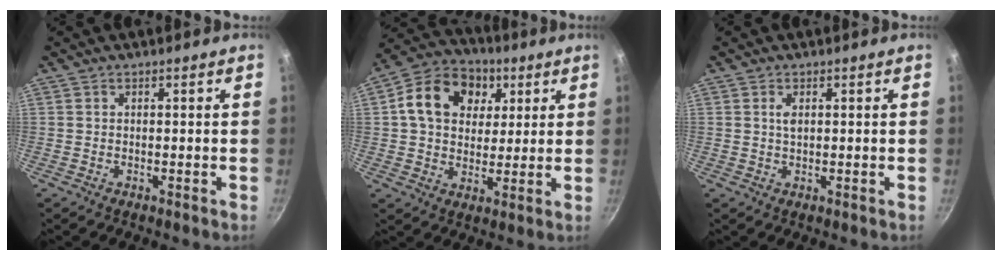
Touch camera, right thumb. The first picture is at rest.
{"total": 15.1, "force": [4.5, 11.6, 8.5], "torque": [-0.127, 0.009, 0.061]}
{"total": 1.6, "force": [0.5, 0.9, 1.3], "torque": [-0.023, 0.000, 0.009]}